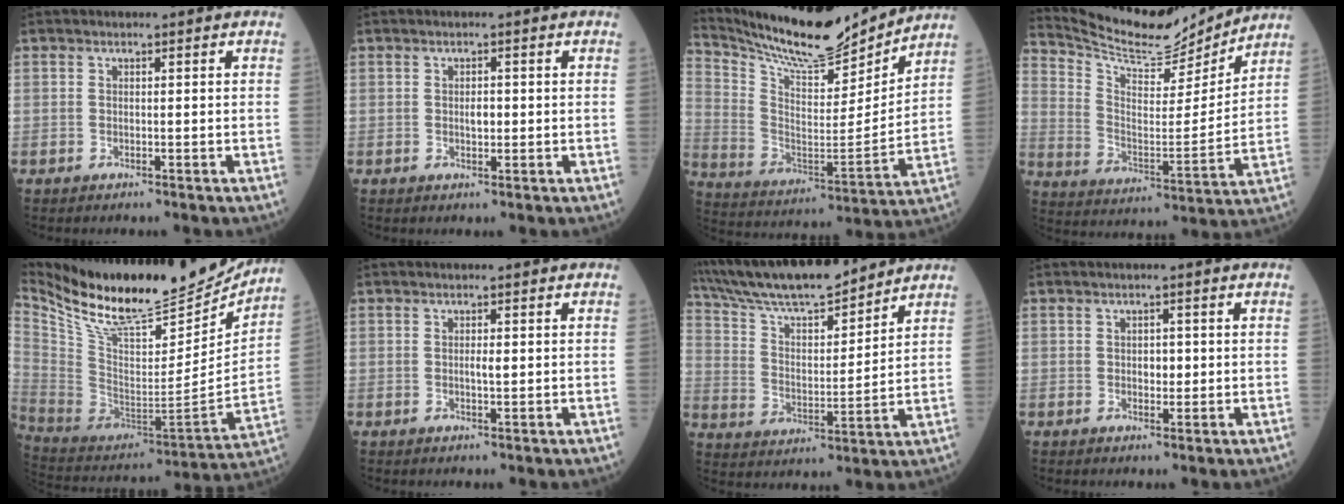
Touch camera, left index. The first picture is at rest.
{"total": 1.5, "force": [0.1, 0.7, 1.3], "torque": [-0.023, 0.000, 0.004]}
{"total": 18.0, "force": [17.0, 2.3, 5.6], "torque": [-0.125, -0.023, 0.286]}
{"total": 14.1, "force": [13.8, 1.8, 2.3], "torque": [-0.066, -0.018, 0.235]}
{"total": 26.4, "force": [23.1, 4.6, 11.8], "torque": [-0.220, -0.043, 0.368]}
{"total": 1.1, "force": [0.2, 0.2, 1.1], "torque": [-0.022, -0.001, 0.004]}
{"total": 16.5, "force": [14.9, 2.1, 6.8], "torque": [-0.133, 0.011, 0.266]}
{"total": 1.7, "force": [0.2, 1.0, 1.3], "torque": [-0.018, 0.000, 0.005]}